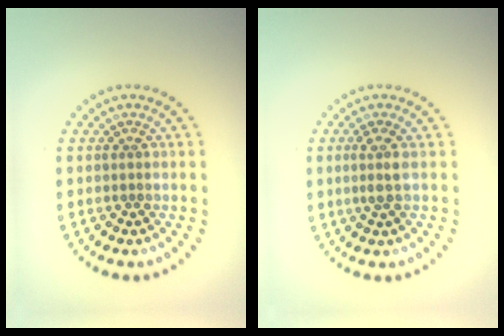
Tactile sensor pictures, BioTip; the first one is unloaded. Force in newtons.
{"total": 1.5, "press": 1.2, "slide": 0.9}